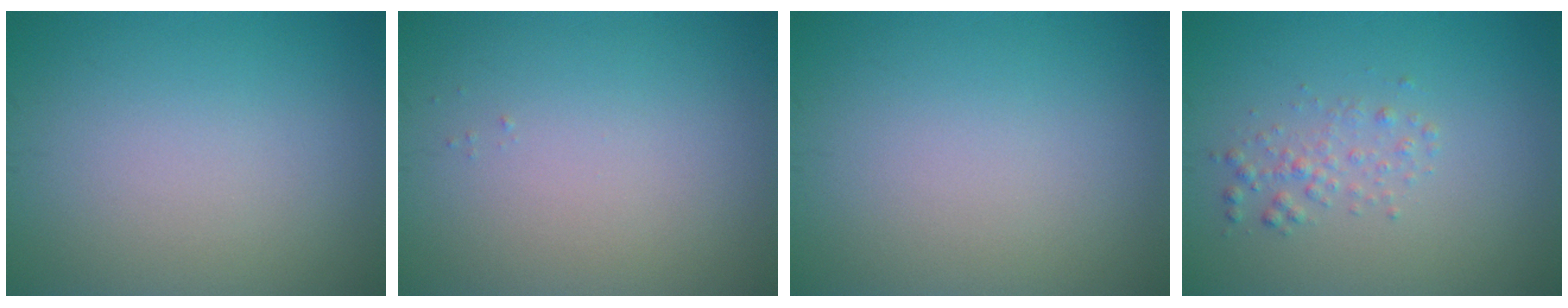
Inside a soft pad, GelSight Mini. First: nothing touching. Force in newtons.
{"total": 0.0}
{"total": 0.0}
{"total": 1.5, "press": 1.5, "slide": 0.0}